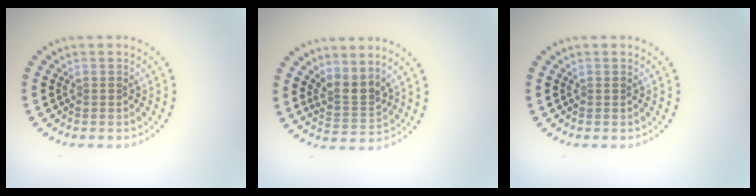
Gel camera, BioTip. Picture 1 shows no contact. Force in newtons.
{"total": 2.6, "press": 1.9, "slide": 1.8}
{"total": 0.0}